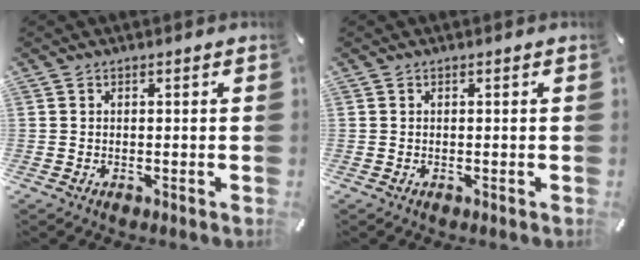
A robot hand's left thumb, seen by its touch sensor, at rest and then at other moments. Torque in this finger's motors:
{"motor_torque": [-0.24, -0.23, -0.05, 0.26, 0.00]}